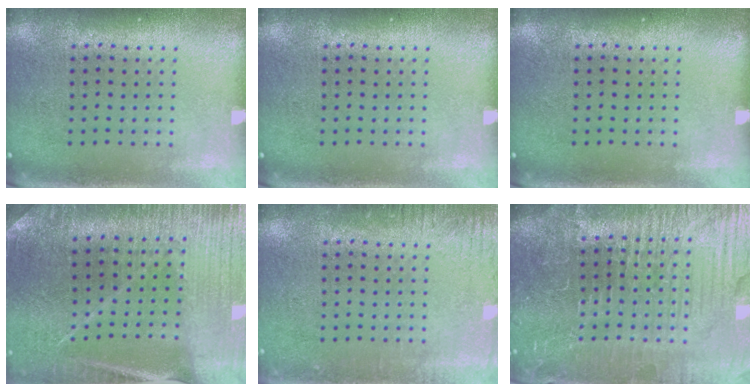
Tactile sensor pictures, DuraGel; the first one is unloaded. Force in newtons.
{"total": 0.0}
{"total": 0.0}
{"total": 3.2, "press": 3.2, "slide": 0.3}
{"total": 2.3, "press": 2.2, "slide": 0.3}
{"total": 5.8, "press": 5.3, "slide": 2.3}